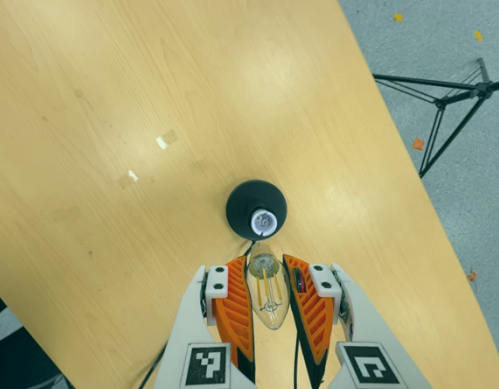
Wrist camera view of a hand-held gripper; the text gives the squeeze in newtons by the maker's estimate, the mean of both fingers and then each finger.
{"total": 20.1, "left": 21.5, "right": 18.8}